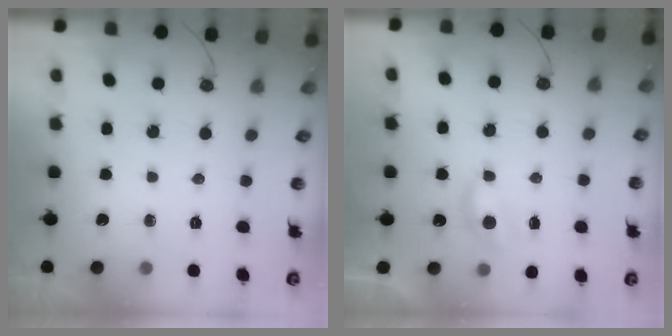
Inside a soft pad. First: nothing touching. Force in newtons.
{"total": 1.7, "press": 1.6, "slide": 0.4}